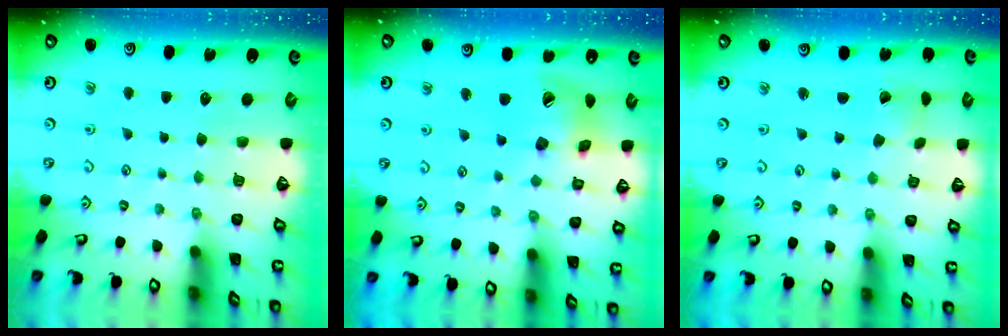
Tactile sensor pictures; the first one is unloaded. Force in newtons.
{"total": 15.8, "press": 15.6, "slide": 2.4}
{"total": 1.7, "press": 1.7, "slide": 0.1}